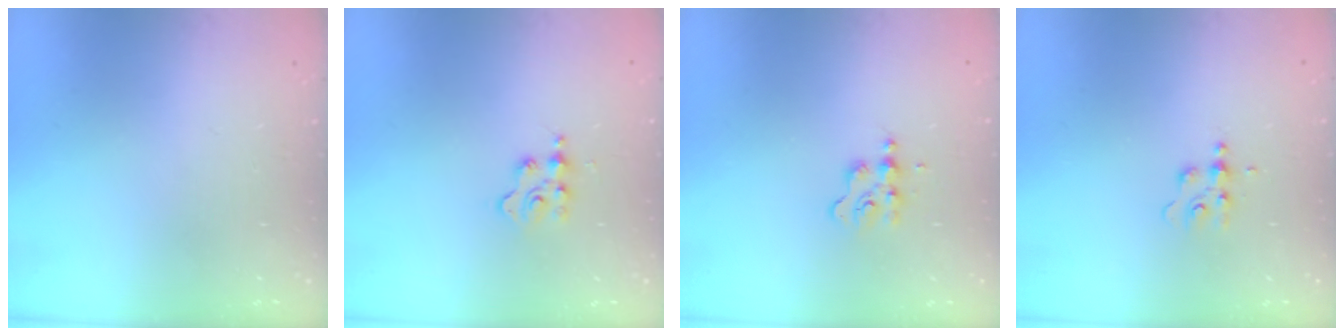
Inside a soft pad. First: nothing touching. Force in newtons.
{"total": 2.3, "press": 2.2, "slide": 0.5}
{"total": 2.7, "press": 2.6, "slide": 0.4}
{"total": 4.4, "press": 4.3, "slide": 0.6}